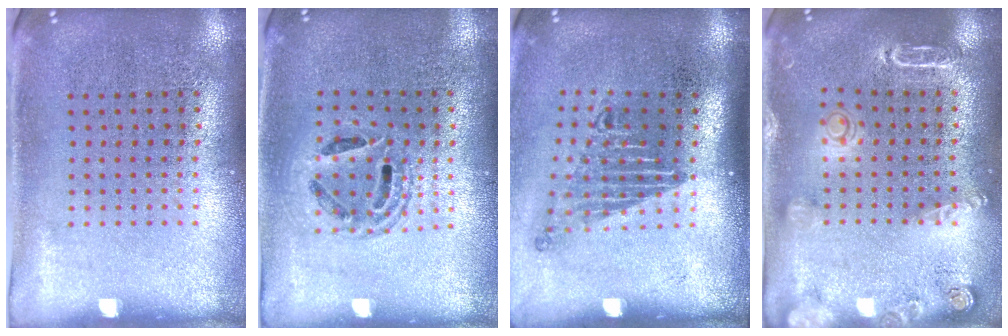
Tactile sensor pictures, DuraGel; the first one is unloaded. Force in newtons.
{"total": 1.4, "press": 1.2, "slide": 0.7}
{"total": 1.7, "press": 1.2, "slide": 1.2}
{"total": 1.8, "press": 1.8, "slide": 0.3}